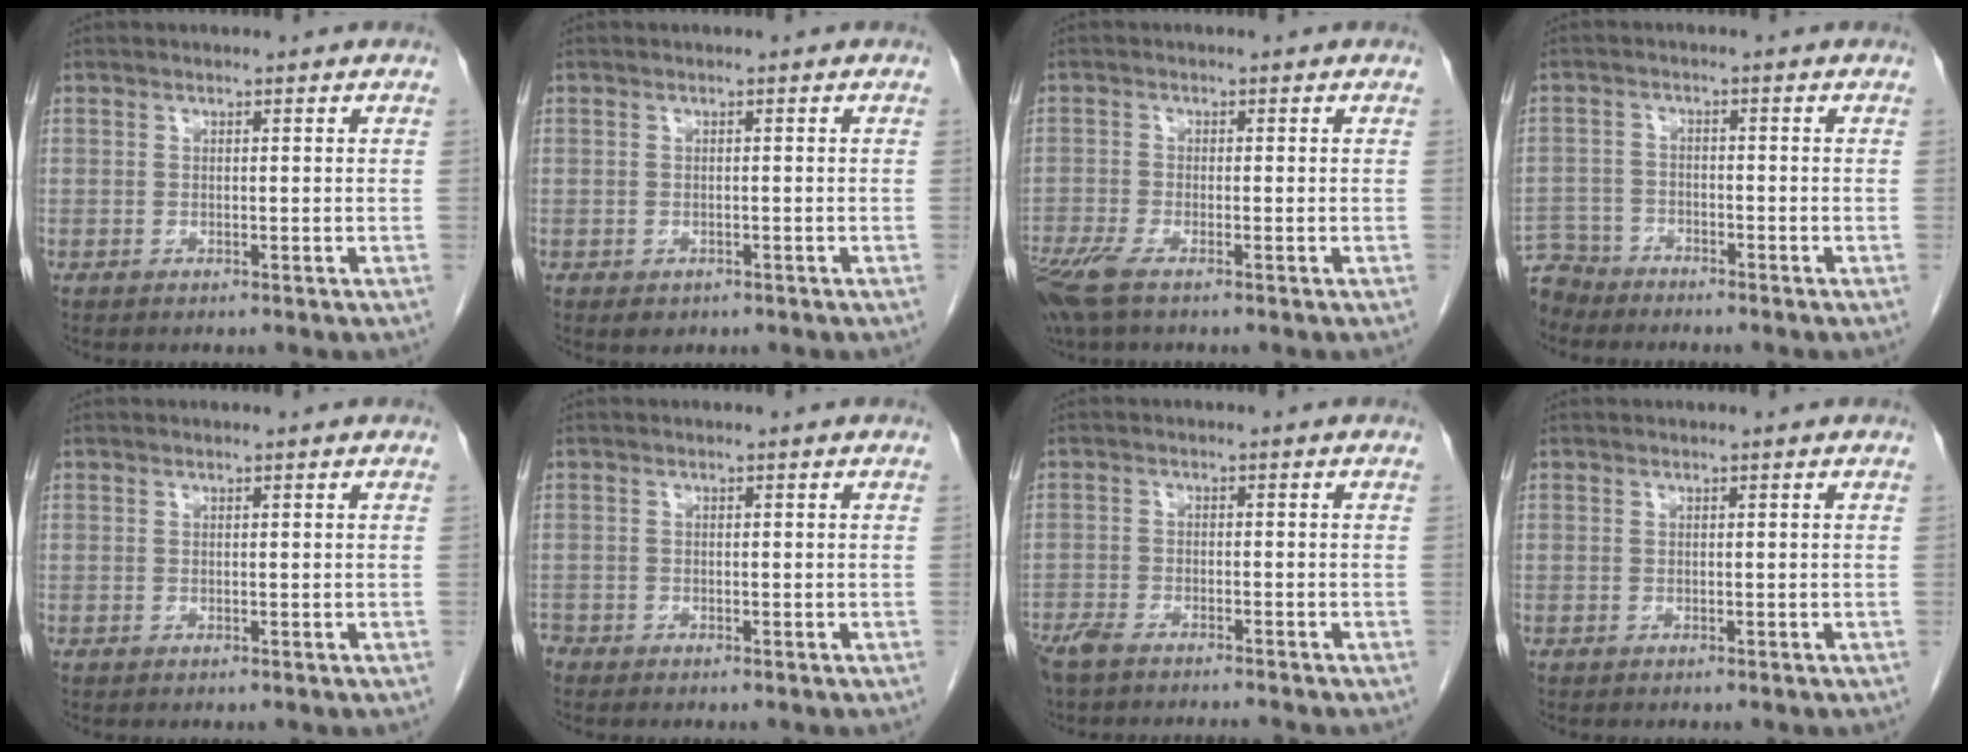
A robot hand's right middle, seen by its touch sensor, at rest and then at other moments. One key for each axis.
{"total": 1.5, "fx": -0.9, "fy": 1.0, "fz": 0.6, "tx": -0.009, "ty": 0.000, "tz": -0.003}
{"total": 5.7, "fx": -3.9, "fy": 1.2, "fz": 4.0, "tx": -0.087, "ty": -0.017, "tz": -0.075}
{"total": 5.7, "fx": -5.4, "fy": 2.0, "fz": -0.5, "tx": 0.011, "ty": -0.006, "tz": -0.104}
{"total": 0.0}
{"total": 1.2, "fx": -1.1, "fy": 0.5, "fz": 0.1, "tx": -0.005, "ty": -0.001, "tz": -0.020}
{"total": 7.7, "fx": -7.0, "fy": 0.8, "fz": 3.2, "tx": -0.053, "ty": -0.011, "tz": -0.116}
{"total": 0.0}